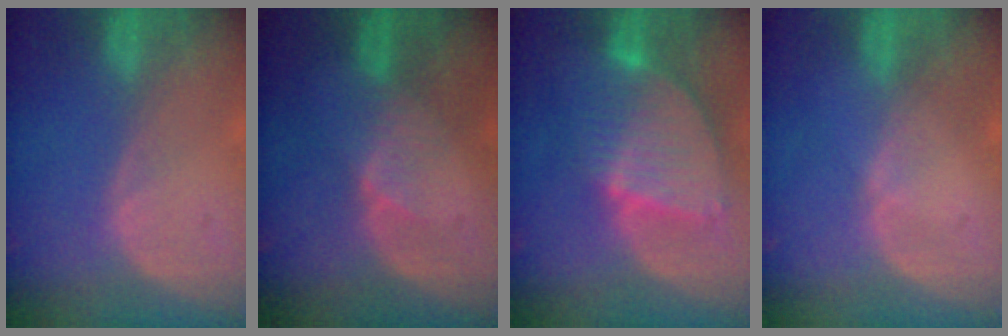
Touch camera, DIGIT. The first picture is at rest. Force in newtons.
{"total": 2.7, "press": 2.7, "slide": 0.3}
{"total": 9.1, "press": 7.8, "slide": 4.7}
{"total": 0.6, "press": 0.5, "slide": 0.2}